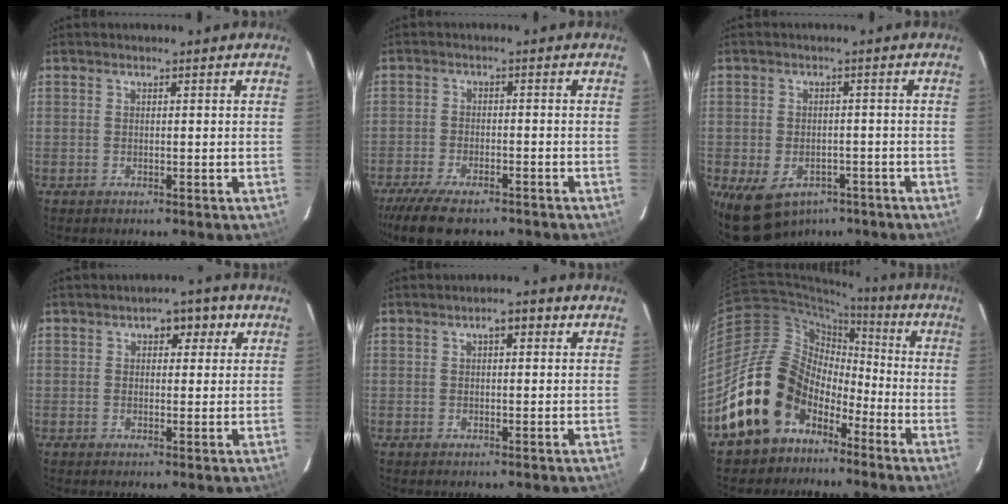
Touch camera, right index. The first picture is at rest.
{"total": 11.4, "force": [-9.0, 3.8, 5.9], "torque": [-0.143, -0.030, -0.153]}
{"total": 10.9, "force": [-6.3, 7.2, 5.2], "torque": [-0.117, -0.008, -0.080]}
{"total": 4.4, "force": [1.7, 3.0, 2.9], "torque": [-0.040, 0.021, 0.022]}
{"total": 2.7, "force": [1.0, 1.1, 2.2], "torque": [-0.034, 0.013, 0.013]}
{"total": 15.4, "force": [-8.5, 11.3, 6.1], "torque": [-0.129, 0.031, -0.134]}